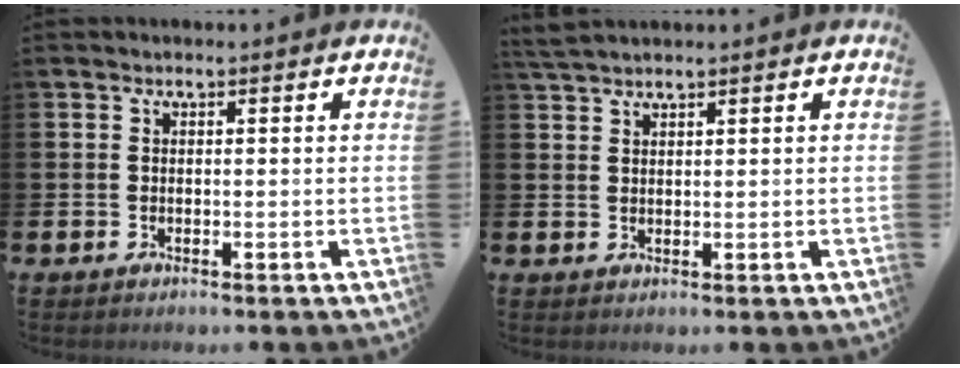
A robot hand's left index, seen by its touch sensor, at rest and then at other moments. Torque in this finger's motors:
{"motor_torque": [0.92, -1.22, 0.13, 0.04]}